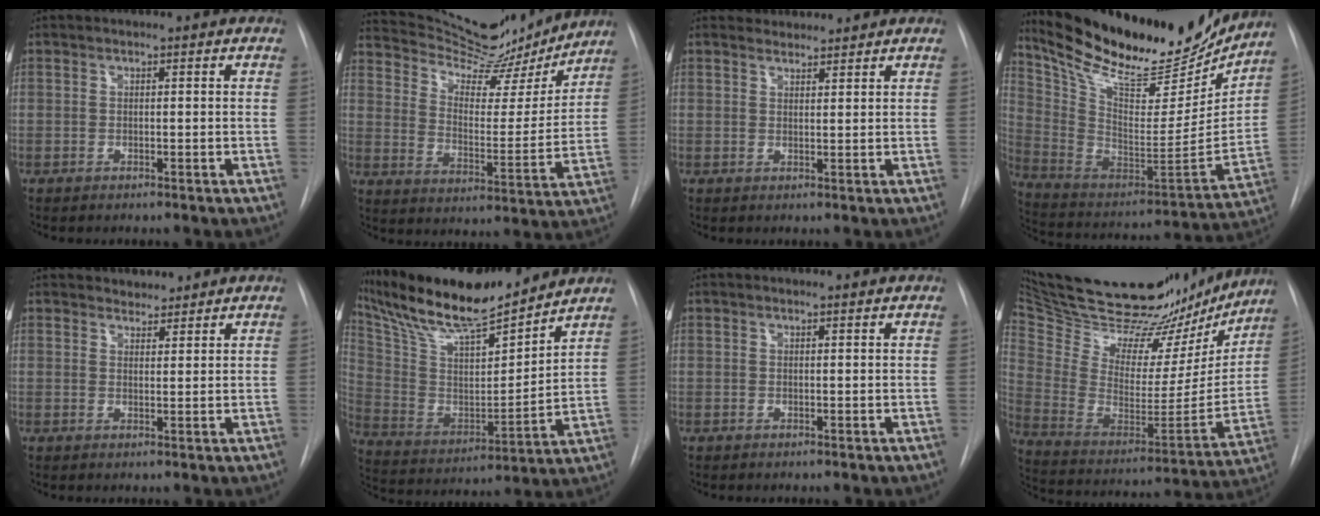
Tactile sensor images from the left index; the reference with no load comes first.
{"total": 19.9, "force": [18.6, 4.0, 5.9], "torque": [-0.094, -0.023, 0.269]}
{"total": 2.4, "force": [2.4, 0.4, -0.4], "torque": [0.000, 0.013, 0.040]}
{"total": 26.1, "force": [22.3, 6.9, 11.6], "torque": [-0.207, -0.038, 0.344]}
{"total": 3.2, "force": [3.0, 1.1, -0.1], "torque": [0.005, 0.011, 0.045]}
{"total": 20.8, "force": [18.1, 2.7, 9.8], "torque": [-0.186, -0.002, 0.316]}
{"total": 1.0, "force": [1.0, -0.2, 0.2], "torque": [-0.010, -0.001, 0.009]}
{"total": 34.0, "force": [29.2, 10.5, 14.1], "torque": [-0.245, -0.037, 0.415]}